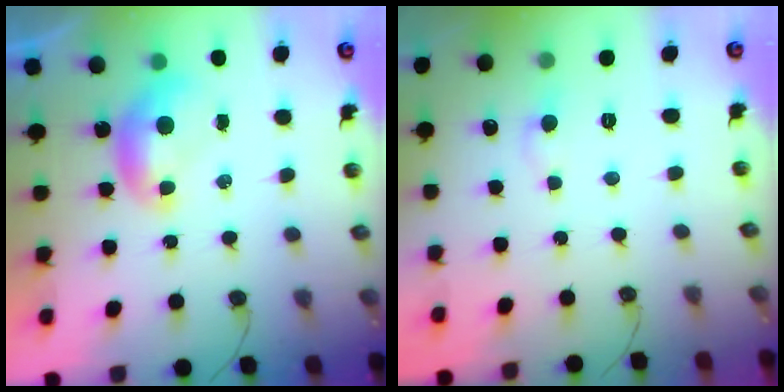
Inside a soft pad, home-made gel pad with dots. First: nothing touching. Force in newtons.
{"total": 1.5, "press": 1.4, "slide": 0.7}